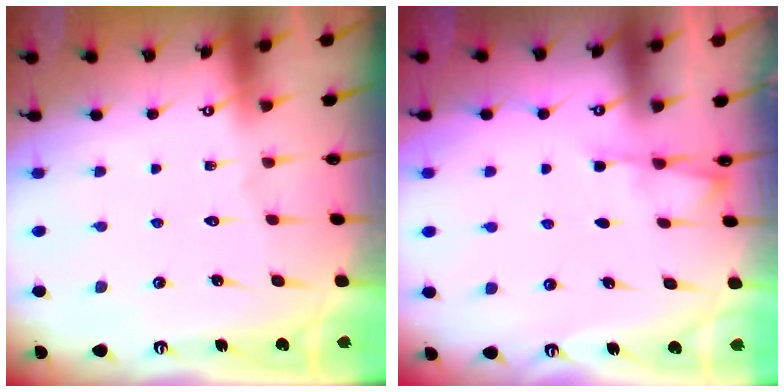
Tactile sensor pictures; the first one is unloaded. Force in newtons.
{"total": 2.3, "press": 2.3, "slide": 0.4}